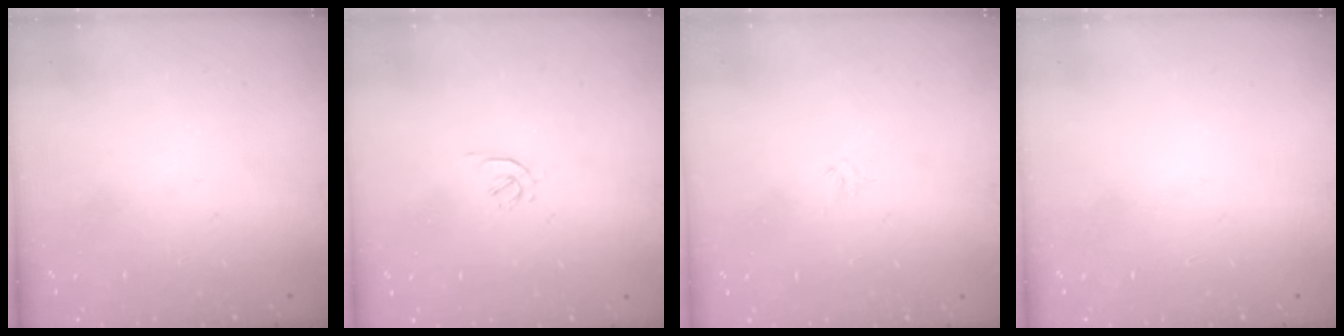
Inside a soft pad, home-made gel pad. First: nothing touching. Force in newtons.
{"total": 1.6, "press": 1.6, "slide": 0.4}
{"total": 0.7, "press": 0.5, "slide": 0.4}
{"total": 0.0}